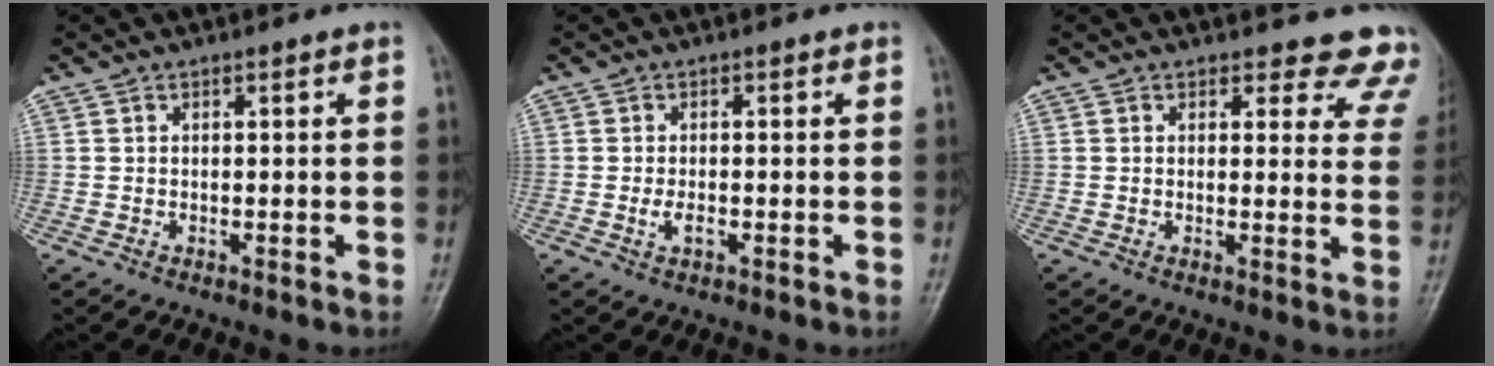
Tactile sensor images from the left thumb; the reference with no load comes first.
{"total": 2.4, "force": [-0.6, 1.4, 1.9], "torque": [-0.031, 0.000, -0.013]}
{"total": 10.3, "force": [9.5, 4.0, 0.8], "torque": [0.049, -0.063, 0.068]}